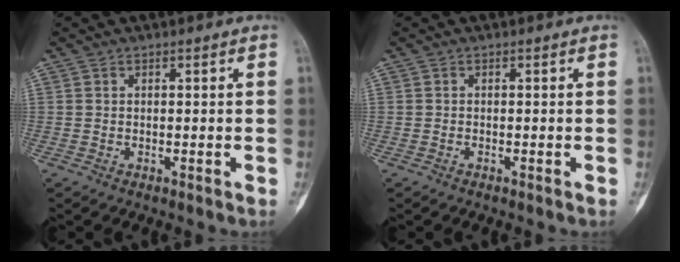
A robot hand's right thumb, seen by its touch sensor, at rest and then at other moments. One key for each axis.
{"total": 0.0}